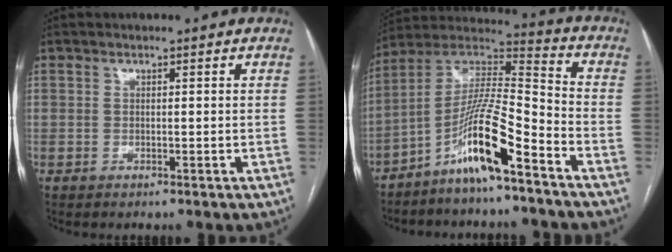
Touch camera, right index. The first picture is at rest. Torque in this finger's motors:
{"motor_torque": [1.37, -0.44, 0.64, 0.21]}